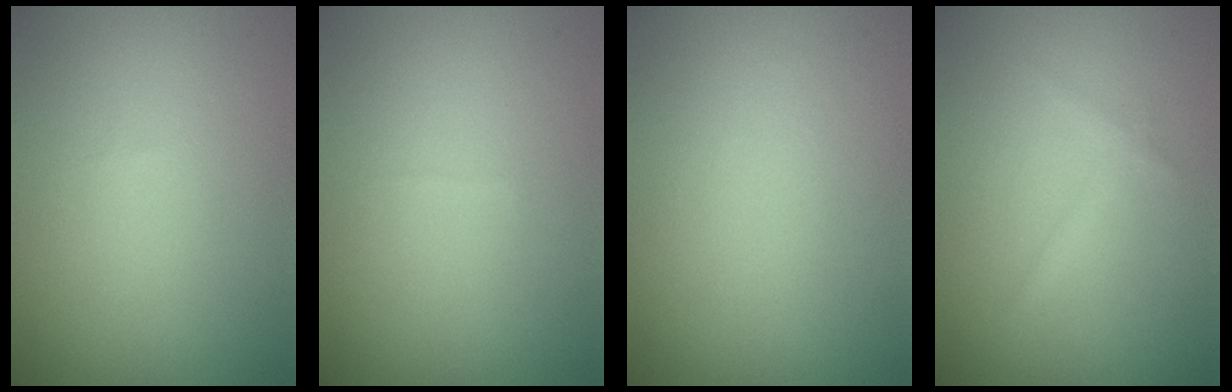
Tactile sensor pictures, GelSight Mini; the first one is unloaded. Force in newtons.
{"total": 0.0}
{"total": 0.0}
{"total": 0.8, "press": 0.8, "slide": 0.0}